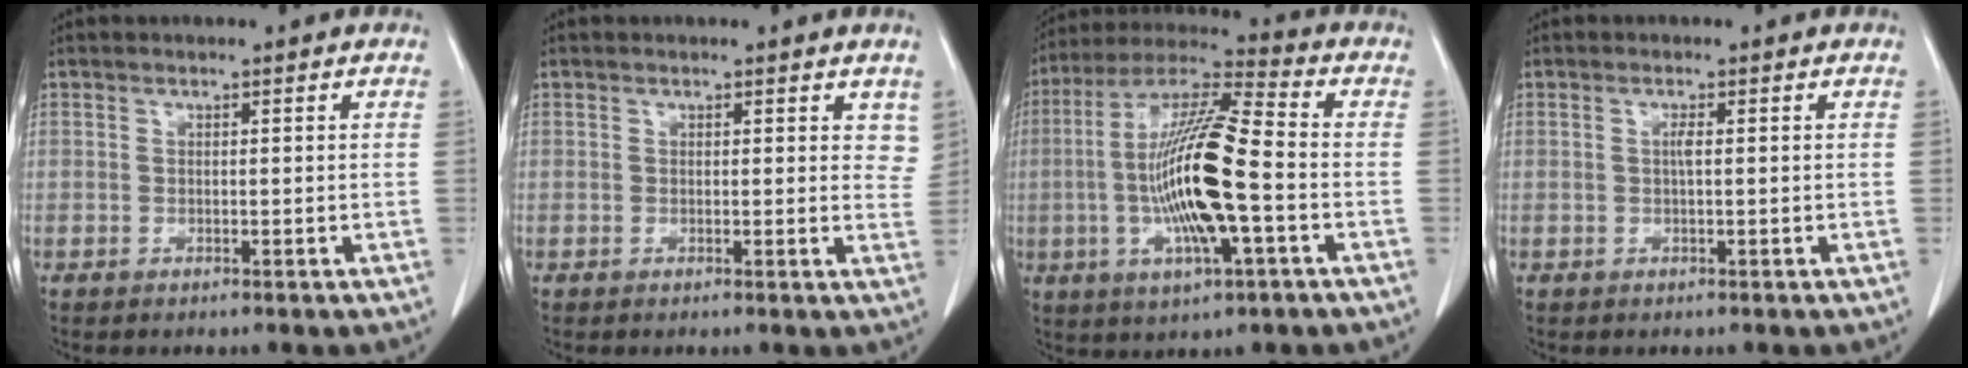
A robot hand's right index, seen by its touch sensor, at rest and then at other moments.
{"total": 3.0, "force": [2.2, 1.6, 1.3], "torque": [0.004, -0.009, 0.012]}
{"total": 17.4, "force": [-2.8, 2.2, 17.1], "torque": [-0.340, 0.001, -0.050]}
{"total": 1.0, "force": [0.1, 0.1, 1.0], "torque": [-0.022, 0.001, 0.000]}